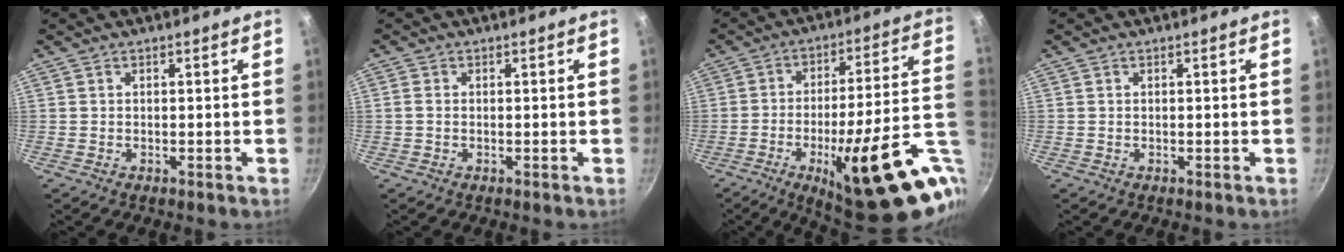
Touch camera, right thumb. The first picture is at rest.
{"total": 1.0, "force": [-0.1, 0.7, 0.7], "torque": [-0.015, 0.002, -0.004]}
{"total": 26.8, "force": [-9.1, 7.0, 24.2], "torque": [-0.300, 0.015, -0.122]}
{"total": 0.0}